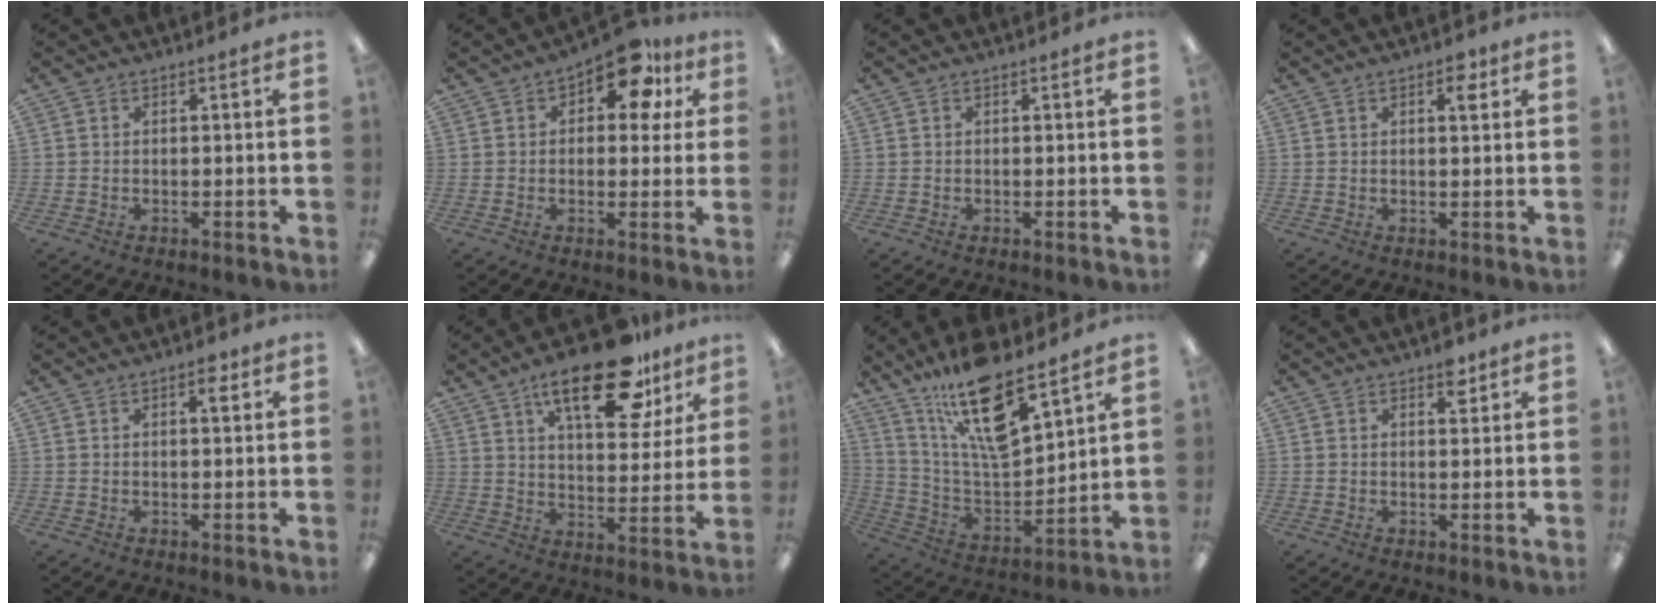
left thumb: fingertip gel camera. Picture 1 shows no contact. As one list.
[{"total": 12.3, "force": [6.5, 6.2, 8.4], "torque": [-0.100, -0.026, 0.106]}, {"total": 0.0}, {"total": 4.0, "force": [2.2, 1.7, 2.9], "torque": [-0.031, -0.006, 0.029]}, {"total": 3.3, "force": [1.7, 1.3, 2.5], "torque": [-0.029, -0.004, 0.023]}, {"total": 20.7, "force": [12.8, 8.7, 13.8], "torque": [-0.207, -0.058, 0.205]}, {"total": 18.8, "force": [13.5, 5.6, 11.8], "torque": [-0.218, -0.088, 0.229]}, {"total": 4.0, "force": [2.6, 1.9, 2.3], "torque": [-0.010, -0.014, 0.038]}]